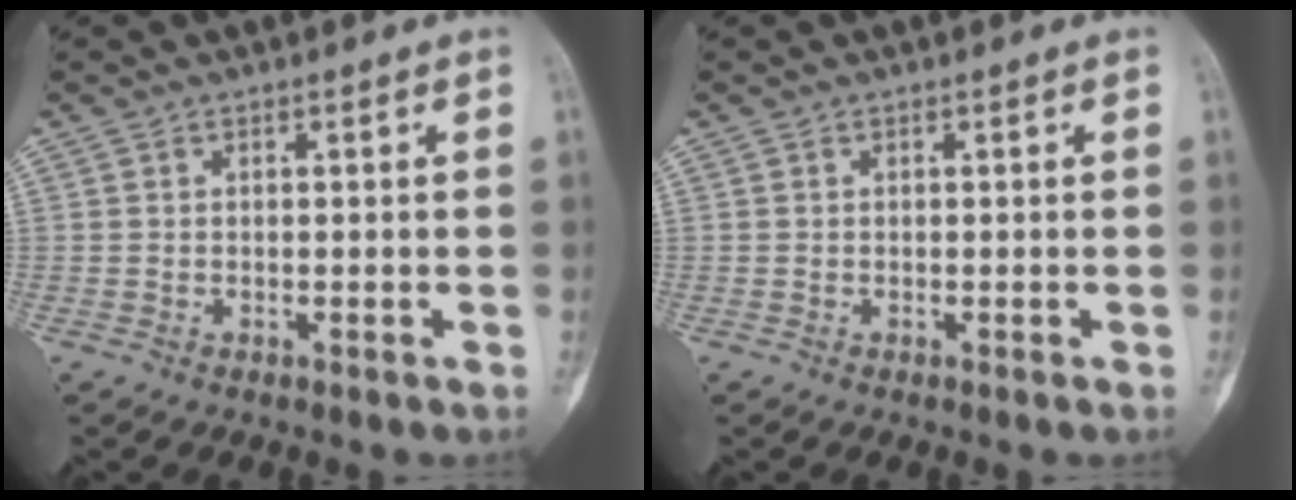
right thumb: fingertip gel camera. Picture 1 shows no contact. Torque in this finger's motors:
{"motor_torque": [0.08, -0.09, 0.15, 0.01, -0.01]}